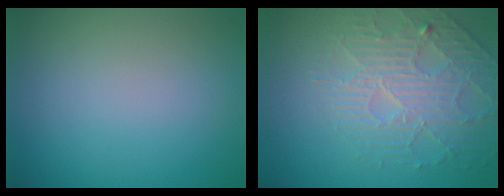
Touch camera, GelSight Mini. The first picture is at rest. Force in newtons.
{"total": 4.2, "press": 3.9, "slide": 1.5}